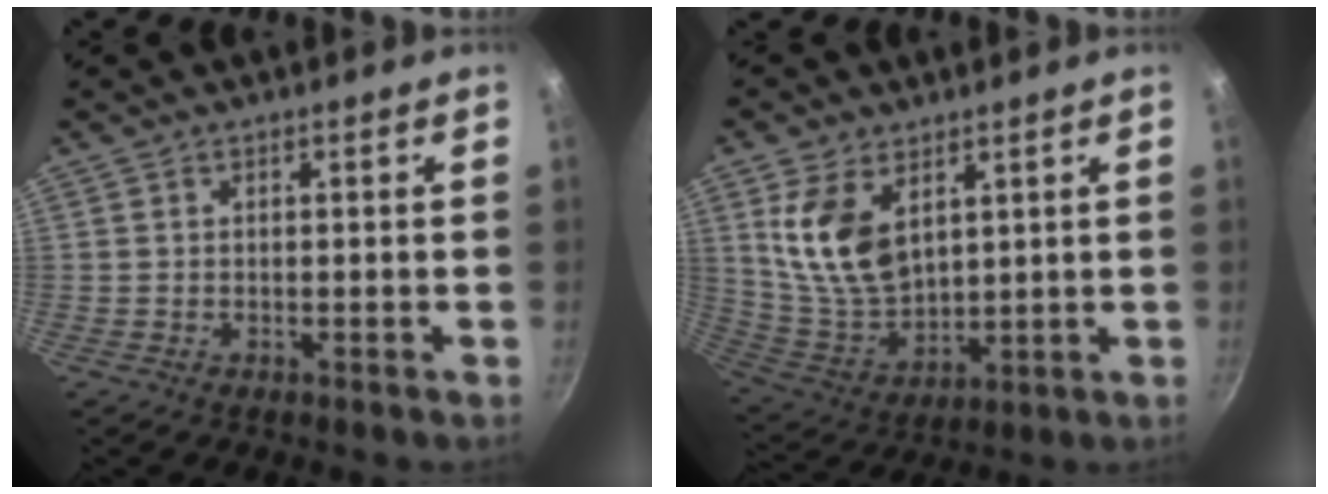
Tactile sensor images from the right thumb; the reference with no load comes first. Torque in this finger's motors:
{"motor_torque": [-0.59, 1.20, 1.03, 0.13, 0.14]}